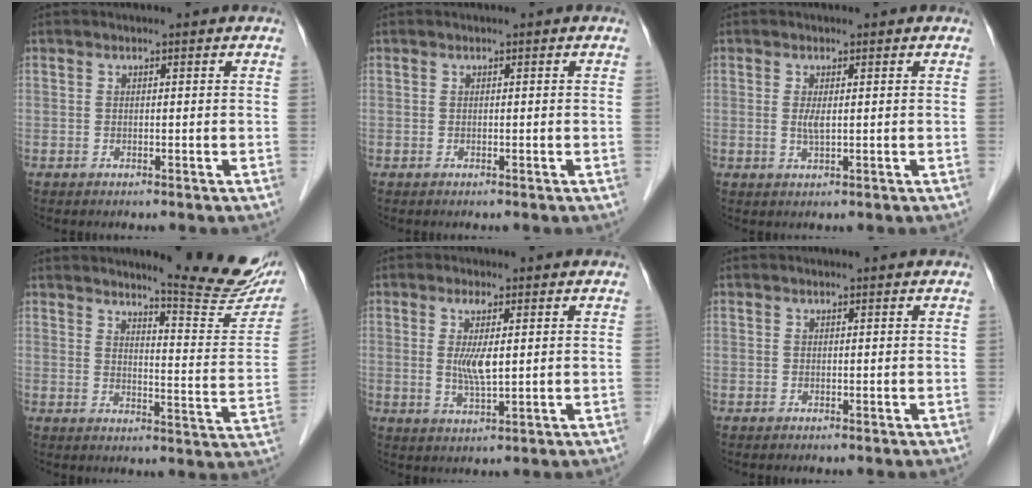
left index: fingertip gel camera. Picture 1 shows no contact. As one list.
[{"total": 0.0}, {"total": 1.8, "force": [0.2, 0.3, 1.7], "torque": [-0.040, -0.003, 0.005]}, {"total": 14.5, "force": [12.9, 0.4, 6.7], "torque": [-0.083, -0.066, 0.151]}, {"total": 4.5, "force": [0.7, 0.6, 4.4], "torque": [-0.090, -0.007, 0.017]}, {"total": 0.6, "force": [0.6, 0.0, 0.1], "torque": [-0.007, 0.000, 0.007]}]